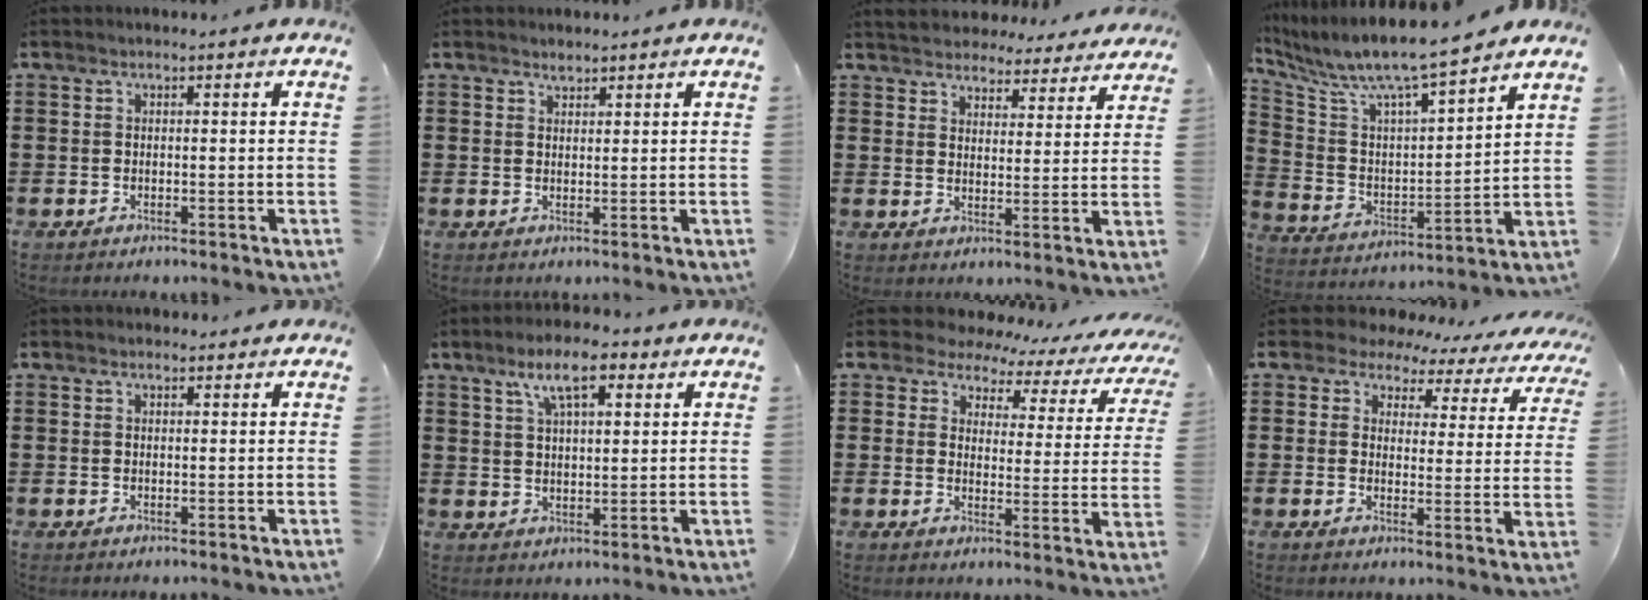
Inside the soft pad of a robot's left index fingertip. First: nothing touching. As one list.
[{"total": 1.3, "force": [1.2, 0.5, 0.2], "torque": [-0.006, 0.001, 0.024]}, {"total": 4.3, "force": [4.3, 0.4, -0.3], "torque": [-0.017, -0.025, 0.075]}, {"total": 7.9, "force": [7.0, 0.7, 3.6], "torque": [-0.104, -0.053, 0.113]}, {"total": 1.2, "force": [1.1, 0.4, 0.3], "torque": [-0.008, 0.002, 0.021]}, {"total": 7.6, "force": [4.7, 2.6, 5.4], "torque": [-0.109, 0.005, 0.081]}, {"total": 4.9, "force": [4.1, 2.4, 1.2], "torque": [-0.044, -0.021, 0.066]}, {"total": 4.6, "force": [3.8, 2.4, 1.1], "torque": [-0.047, -0.016, 0.063]}]